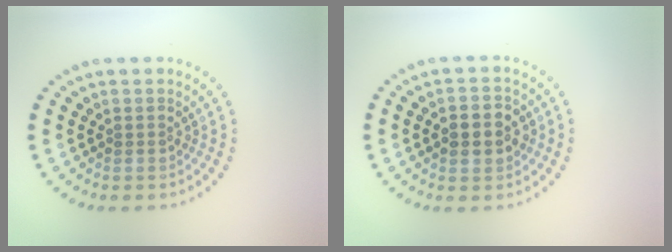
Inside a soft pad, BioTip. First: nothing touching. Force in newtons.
{"total": 2.9, "press": 2.9, "slide": 0.2}